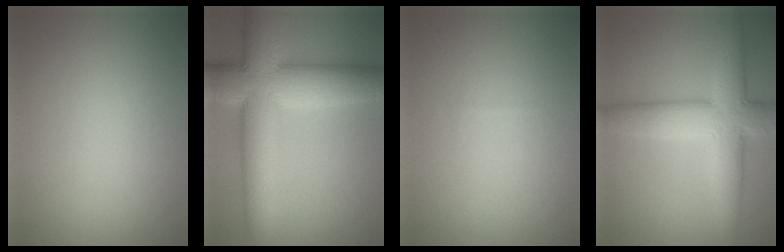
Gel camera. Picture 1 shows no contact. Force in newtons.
{"total": 11.8, "press": 11.7, "slide": 0.3}
{"total": 0.0}
{"total": 8.1, "press": 8.0, "slide": 0.7}